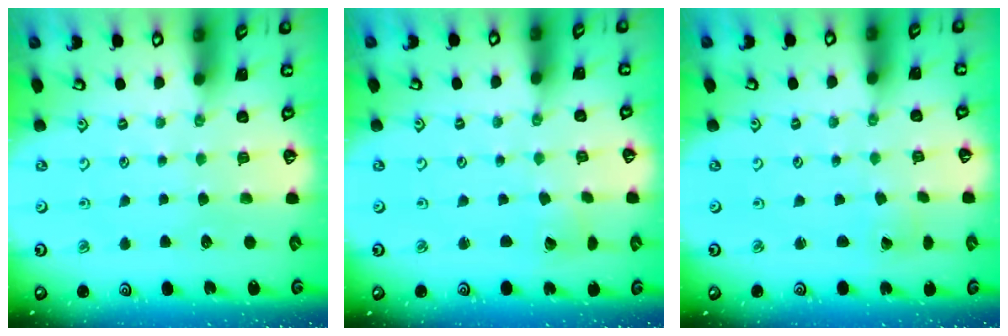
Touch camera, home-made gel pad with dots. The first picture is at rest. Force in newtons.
{"total": 1.9, "press": 1.9, "slide": 0.1}
{"total": 0.0}